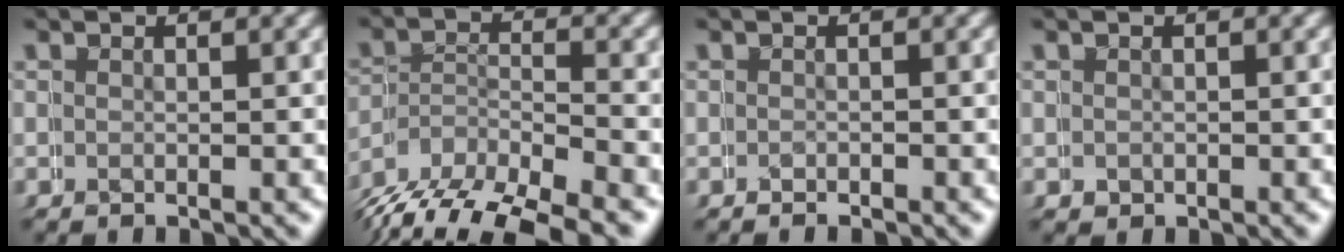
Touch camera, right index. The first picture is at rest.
{"total": 8.6, "force": [-6.0, 5.1, 3.5], "torque": [-0.069, -0.029, -0.087]}
{"total": 1.0, "force": [-0.9, 0.5, -0.2], "torque": [0.003, -0.002, -0.014]}
{"total": 1.0, "force": [0.6, 0.8, -0.2], "torque": [-0.008, -0.004, 0.010]}